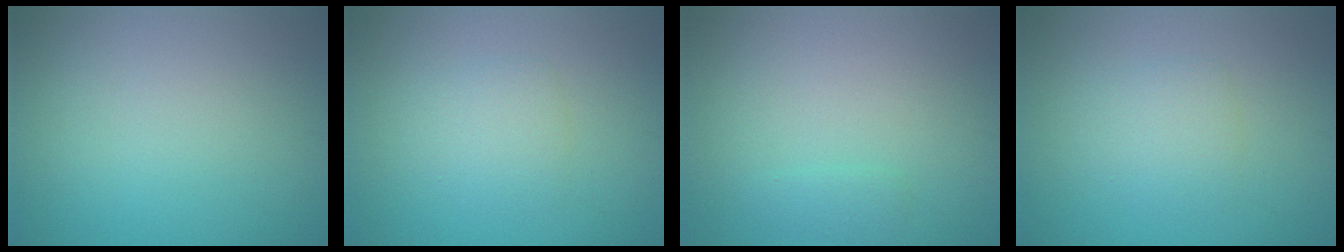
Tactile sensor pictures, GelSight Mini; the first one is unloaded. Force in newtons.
{"total": 1.8, "press": 1.8, "slide": 0.2}
{"total": 0.8, "press": 0.8, "slide": 0.1}
{"total": 1.8, "press": 1.8, "slide": 0.2}